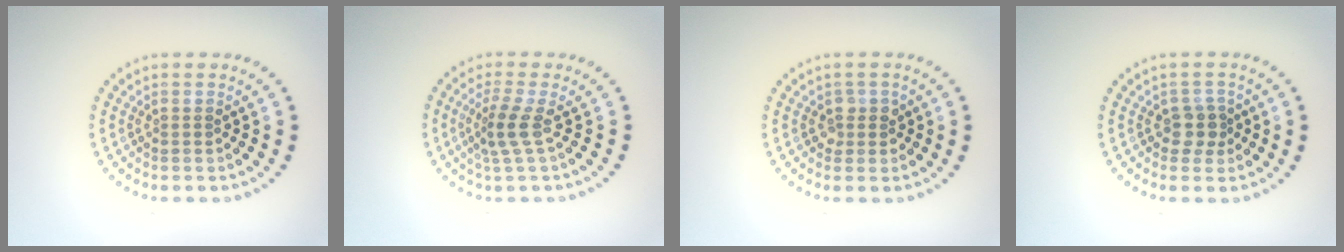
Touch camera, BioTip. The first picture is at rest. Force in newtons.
{"total": 2.3, "press": 1.8, "slide": 1.5}
{"total": 1.5, "press": 1.4, "slide": 0.7}
{"total": 1.9, "press": 1.6, "slide": 1.0}